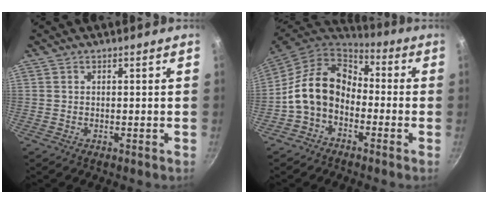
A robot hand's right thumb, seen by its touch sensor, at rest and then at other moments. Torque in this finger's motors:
{"motor_torque": [0.15, 1.81, 1.16, -0.60, 0.15]}